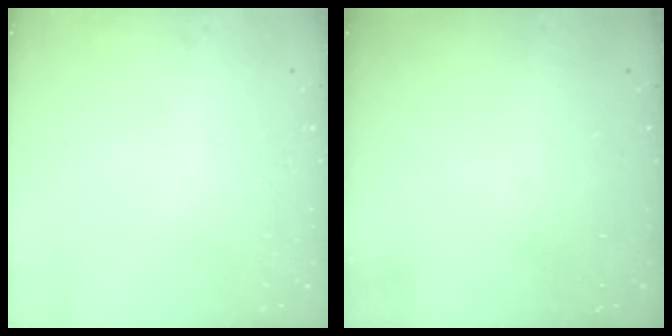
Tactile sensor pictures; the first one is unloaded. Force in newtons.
{"total": 0.0}